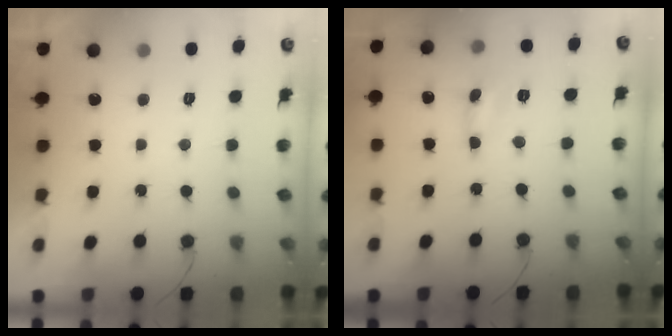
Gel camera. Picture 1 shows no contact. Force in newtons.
{"total": 0.6, "press": 0.6, "slide": 0.0}